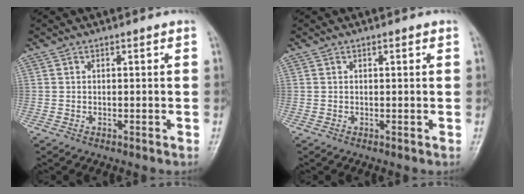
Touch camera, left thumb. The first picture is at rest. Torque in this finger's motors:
{"motor_torque": [-0.30, -0.11, -0.16, -0.17, 0.01]}